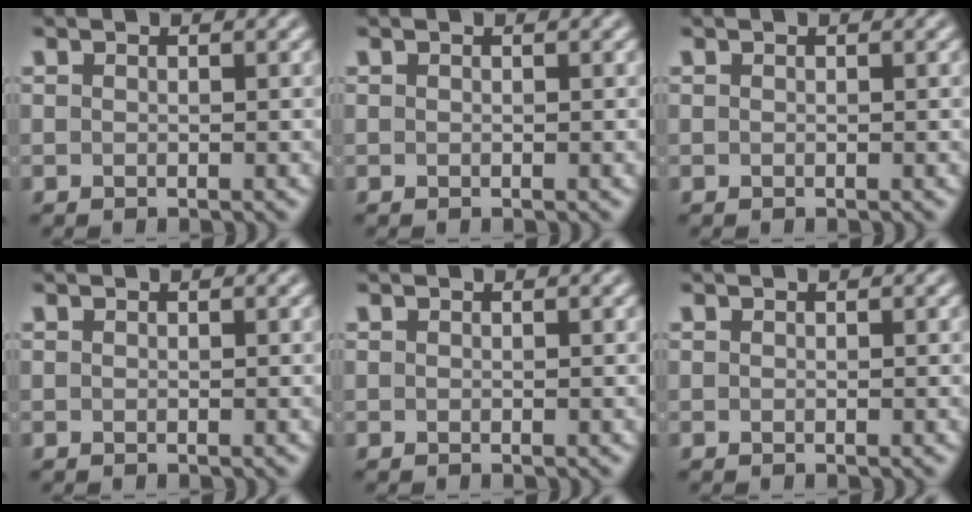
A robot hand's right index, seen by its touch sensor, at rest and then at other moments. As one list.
[{"total": 0.0}, {"total": 0.0}, {"total": 0.0}, {"total": 0.0}, {"total": 0.0}]